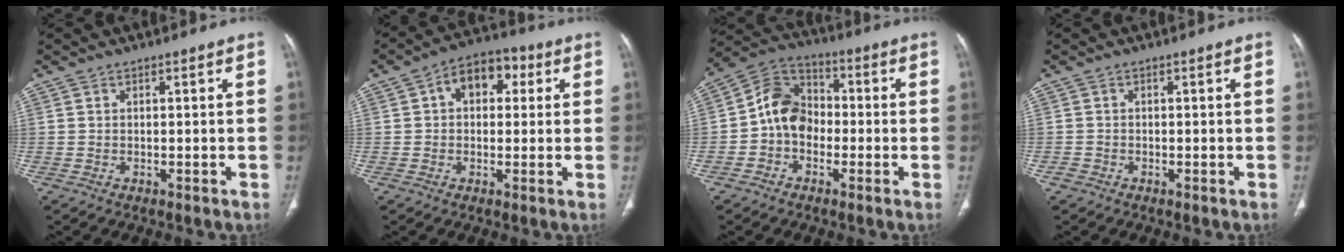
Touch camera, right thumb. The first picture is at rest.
{"total": 8.8, "force": [2.3, 6.1, 6.0], "torque": [-0.057, 0.019, 0.027]}
{"total": 9.9, "force": [-1.6, 7.9, 5.8], "torque": [-0.082, 0.038, -0.045]}
{"total": 0.9, "force": [-0.6, 0.7, 0.1], "torque": [-0.001, 0.001, -0.015]}